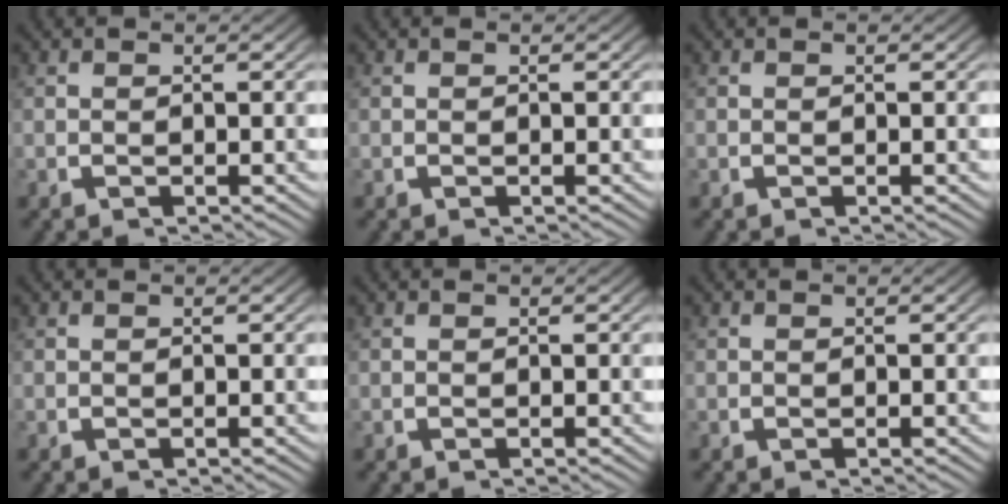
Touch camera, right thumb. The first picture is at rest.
{"total": 0.0}
{"total": 0.0}
{"total": 0.0}
{"total": 0.0}
{"total": 0.0}